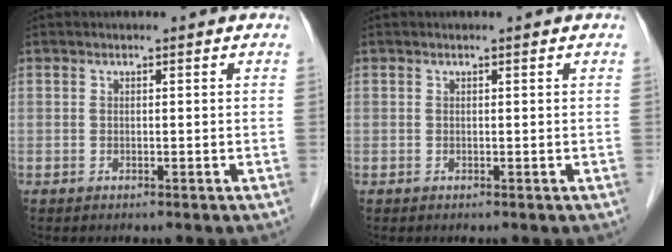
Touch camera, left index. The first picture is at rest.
{"total": 0.0}